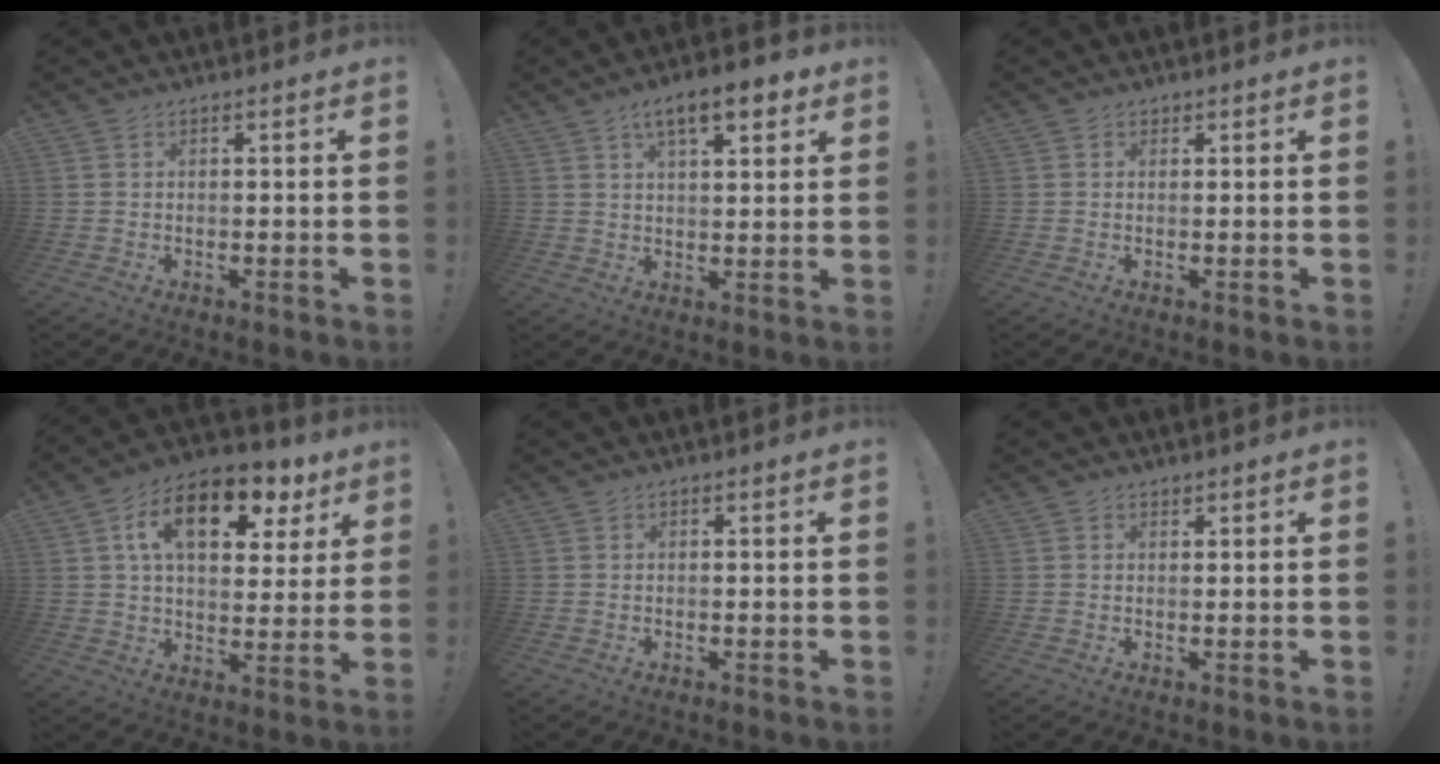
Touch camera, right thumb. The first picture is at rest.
{"total": 9.8, "force": [5.5, 3.5, 7.4], "torque": [-0.100, -0.022, 0.089]}
{"total": 0.9, "force": [0.6, 0.7, 0.0], "torque": [0.004, -0.001, 0.010]}
{"total": 15.8, "force": [7.2, 8.7, 11.0], "torque": [-0.168, -0.027, 0.122]}
{"total": 0.0}
{"total": 0.9, "force": [0.8, 0.5, 0.1], "torque": [0.004, -0.003, 0.014]}